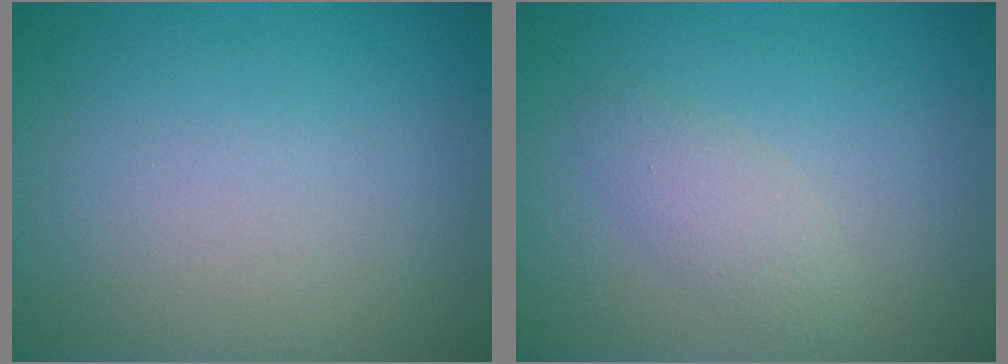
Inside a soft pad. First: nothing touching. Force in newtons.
{"total": 2.0, "press": 2.0, "slide": 0.1}